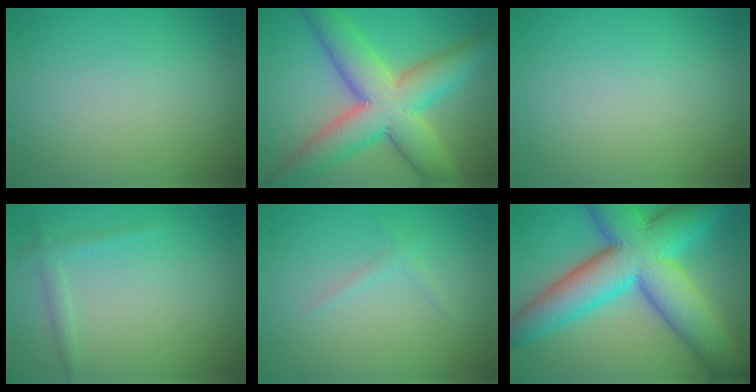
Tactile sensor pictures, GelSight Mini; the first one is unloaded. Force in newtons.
{"total": 10.0, "press": 10.0, "slide": 0.6}
{"total": 0.0}
{"total": 1.2, "press": 1.2, "slide": 0.0}
{"total": 0.8, "press": 0.8, "slide": 0.0}
{"total": 13.5, "press": 13.5, "slide": 0.0}